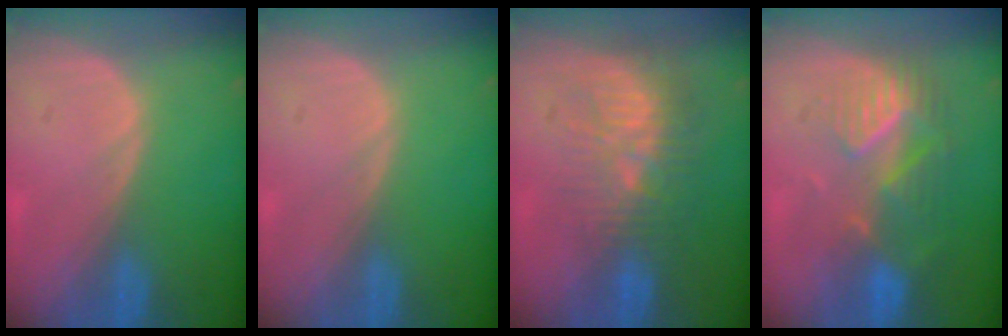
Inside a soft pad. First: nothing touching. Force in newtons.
{"total": 0.0}
{"total": 10.1, "press": 9.0, "slide": 4.5}
{"total": 9.0, "press": 7.8, "slide": 4.4}